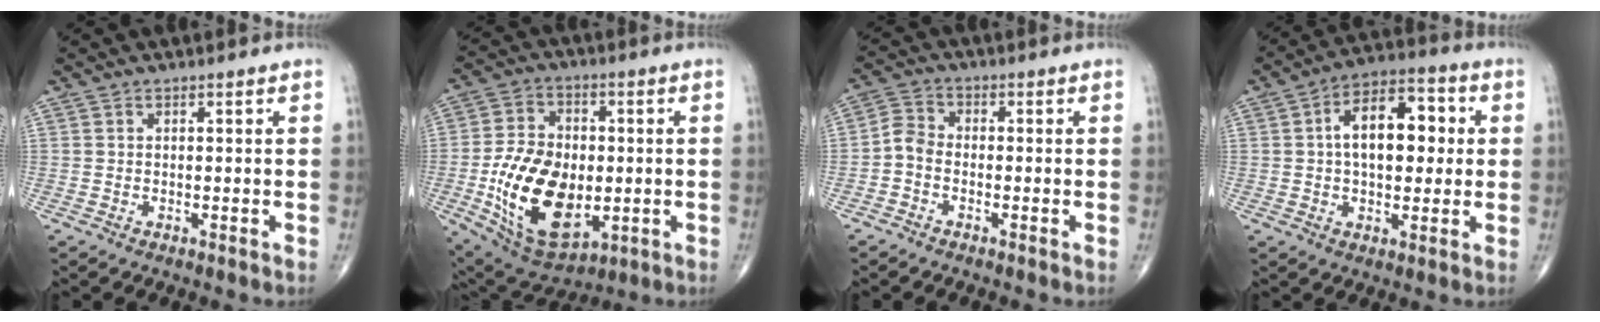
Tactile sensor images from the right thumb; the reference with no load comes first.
{"total": 19.8, "force": [-3.2, 12.3, 15.2], "torque": [-0.247, 0.001, -0.033]}
{"total": 3.7, "force": [-1.6, 2.6, 2.1], "torque": [-0.036, 0.018, -0.044]}
{"total": 13.7, "force": [1.7, 7.8, 11.1], "torque": [-0.146, 0.024, 0.019]}